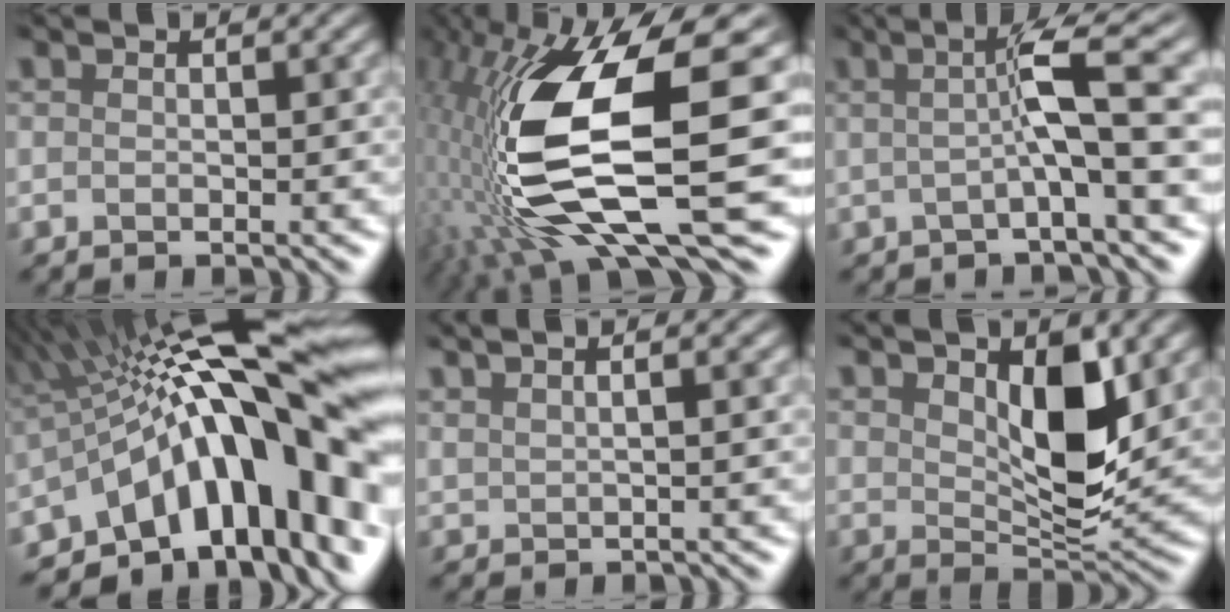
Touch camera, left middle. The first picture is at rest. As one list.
[{"total": 13.1, "force": [0.3, 4.9, 12.2], "torque": [-0.253, -0.029, 0.016]}, {"total": 5.3, "force": [0.6, 0.4, 5.2], "torque": [-0.077, 0.017, -0.007]}, {"total": 16.0, "force": [-1.8, 6.4, 14.5], "torque": [-0.190, 0.040, -0.038]}, {"total": 3.5, "force": [2.7, 1.5, 1.6], "torque": [0.024, 0.013, 0.005]}, {"total": 5.2, "force": [2.6, 1.7, 4.2], "torque": [-0.077, -0.007, 0.045]}]